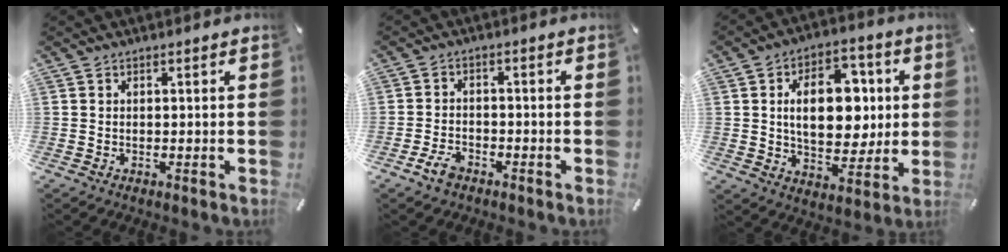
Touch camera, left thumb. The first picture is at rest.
{"total": 4.2, "force": [-2.8, 2.3, 2.1], "torque": [-0.053, 0.007, -0.055]}
{"total": 16.4, "force": [2.3, 10.8, 12.2], "torque": [-0.185, 0.001, 0.038]}